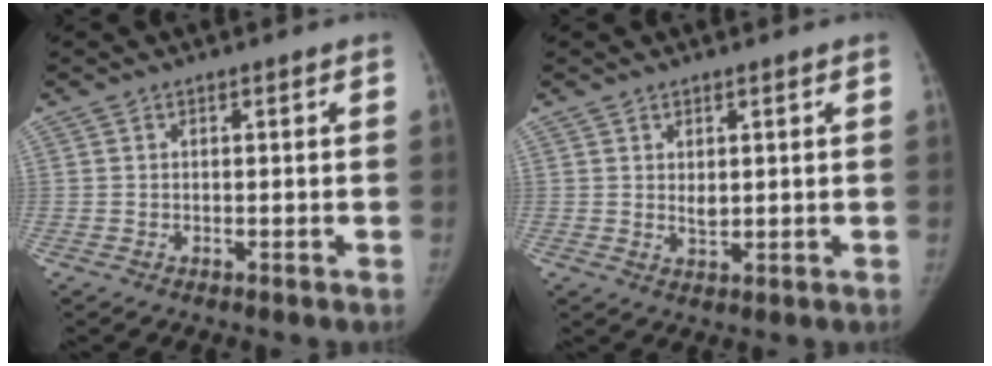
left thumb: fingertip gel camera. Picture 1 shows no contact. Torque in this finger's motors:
{"motor_torque": [-0.19, 0.23, 0.13, 0.08, 0.00]}